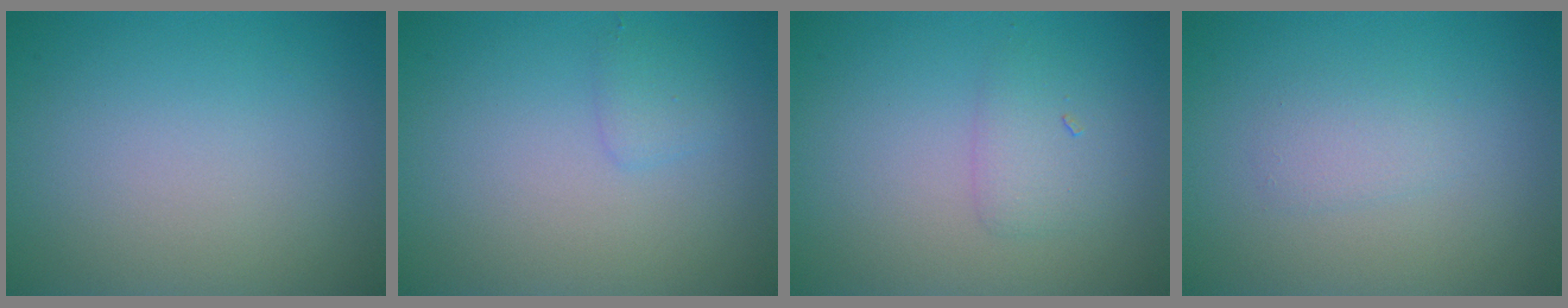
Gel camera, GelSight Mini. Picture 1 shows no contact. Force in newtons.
{"total": 1.1, "press": 1.1, "slide": 0.1}
{"total": 1.7, "press": 1.7, "slide": 0.1}
{"total": 1.3, "press": 1.3, "slide": 0.0}